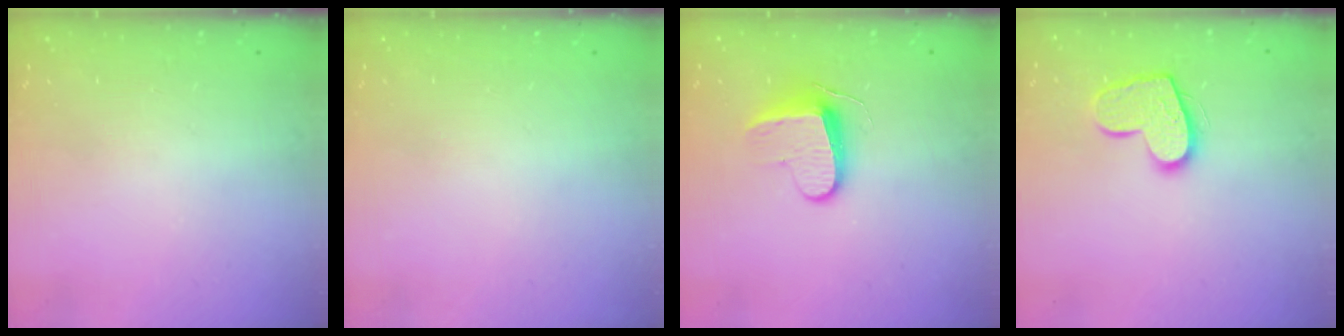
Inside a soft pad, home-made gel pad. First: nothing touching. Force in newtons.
{"total": 0.0}
{"total": 9.2, "press": 9.2, "slide": 0.7}
{"total": 13.3, "press": 13.3, "slide": 0.9}